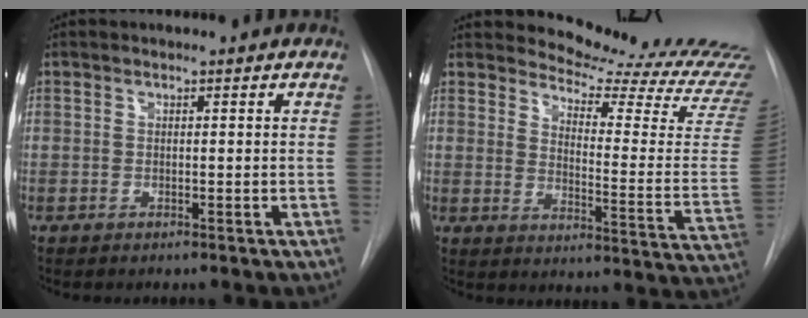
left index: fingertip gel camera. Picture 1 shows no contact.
{"total": 20.2, "force": [19.6, 0.3, 4.8], "torque": [-0.071, -0.155, 0.228]}